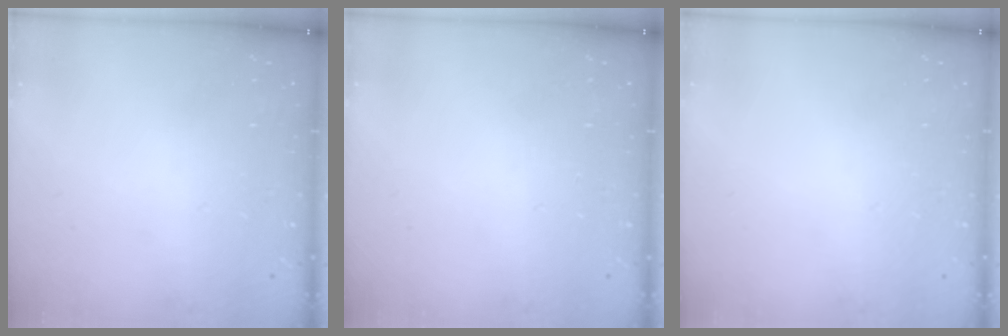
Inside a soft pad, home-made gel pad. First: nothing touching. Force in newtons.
{"total": 0.0}
{"total": 0.0}